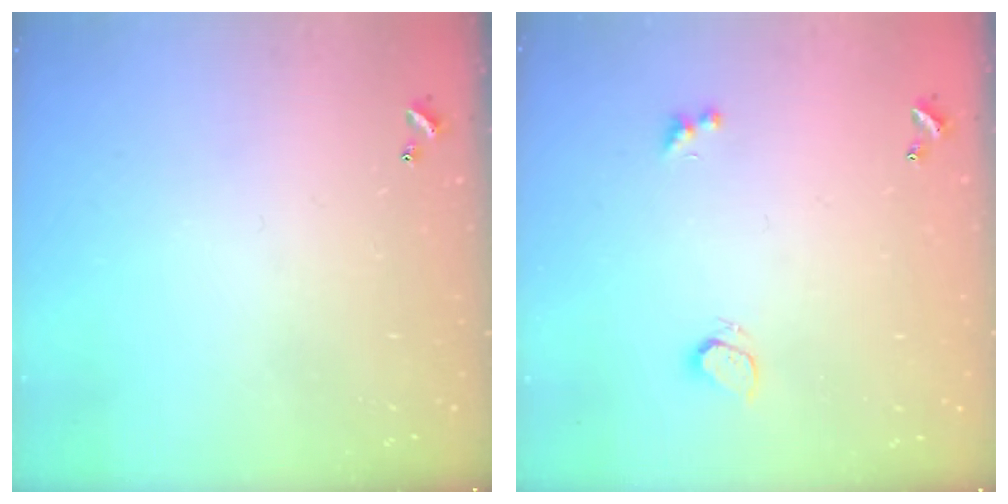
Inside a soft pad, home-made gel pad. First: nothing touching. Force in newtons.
{"total": 1.4, "press": 0.7, "slide": 1.2}